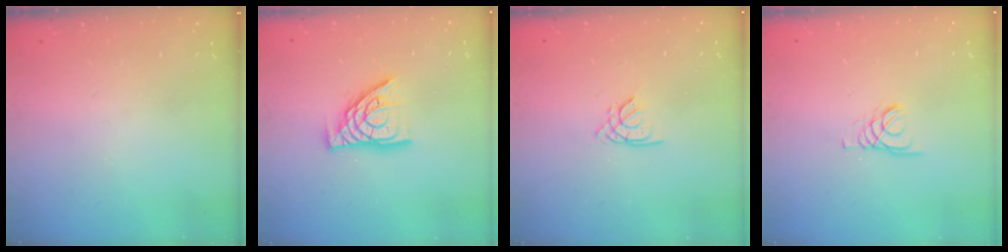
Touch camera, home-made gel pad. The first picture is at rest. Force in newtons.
{"total": 12.1, "press": 12.0, "slide": 1.4}
{"total": 1.5, "press": 1.4, "slide": 0.4}
{"total": 1.8, "press": 1.8, "slide": 0.2}